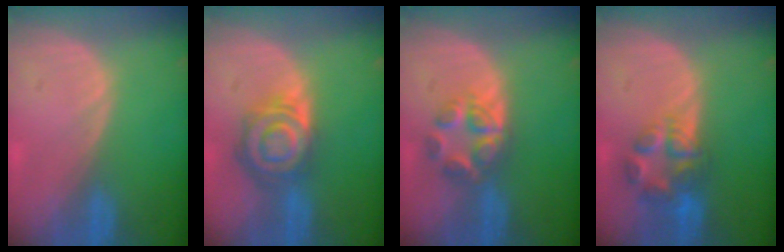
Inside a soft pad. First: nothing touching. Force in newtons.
{"total": 8.0, "press": 7.1, "slide": 3.7}
{"total": 5.7, "press": 5.3, "slide": 2.1}
{"total": 6.9, "press": 6.0, "slide": 3.3}